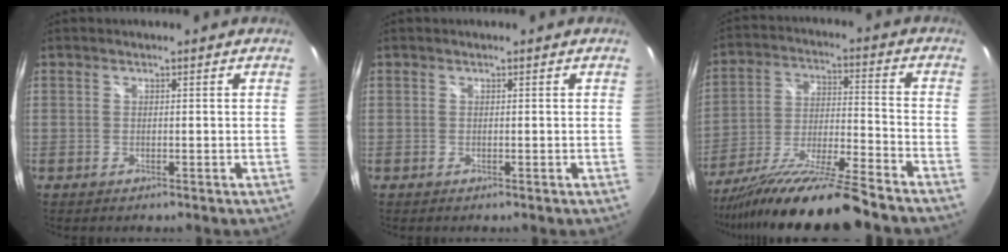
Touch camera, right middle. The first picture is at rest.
{"total": 0.0}
{"total": 19.4, "force": [-16.2, -0.1, 10.7], "torque": [-0.213, -0.045, -0.280]}